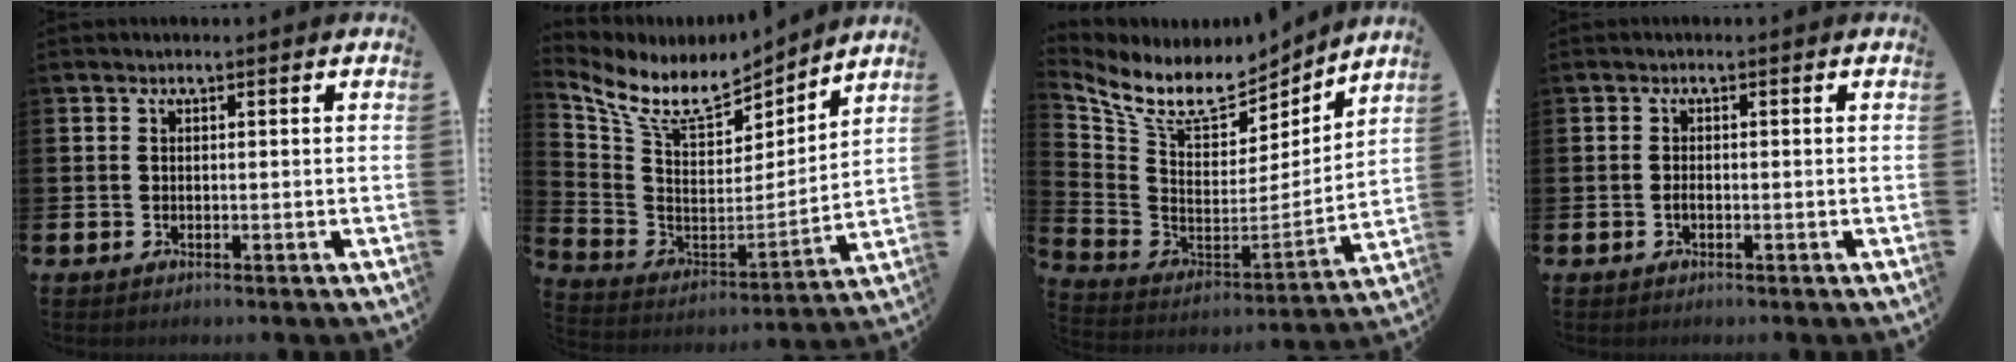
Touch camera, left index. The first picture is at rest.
{"total": 10.0, "force": [8.4, 3.9, 4.0], "torque": [-0.118, -0.053, 0.148]}
{"total": 10.3, "force": [8.5, 4.2, 4.1], "torque": [-0.115, -0.057, 0.146]}
{"total": 0.8, "force": [-0.4, 0.4, 0.6], "torque": [-0.013, 0.000, -0.007]}